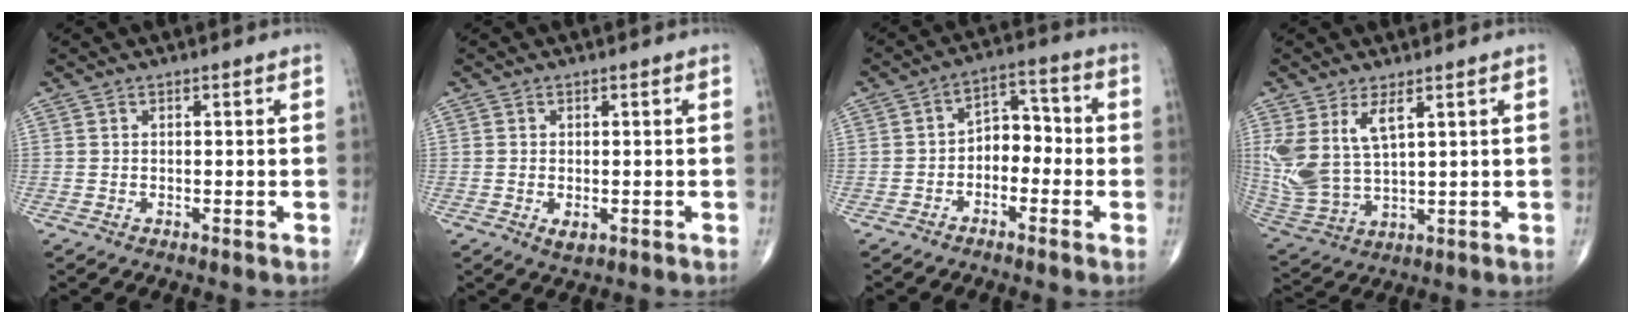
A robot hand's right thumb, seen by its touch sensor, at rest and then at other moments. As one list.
[{"total": 2.1, "force": [-0.5, 1.2, 1.6], "torque": [-0.026, -0.003, -0.007]}, {"total": 6.4, "force": [-1.7, 4.5, 4.2], "torque": [-0.033, 0.041, -0.042]}, {"total": 10.9, "force": [4.4, 4.9, 8.6], "torque": [-0.186, -0.019, 0.104]}]